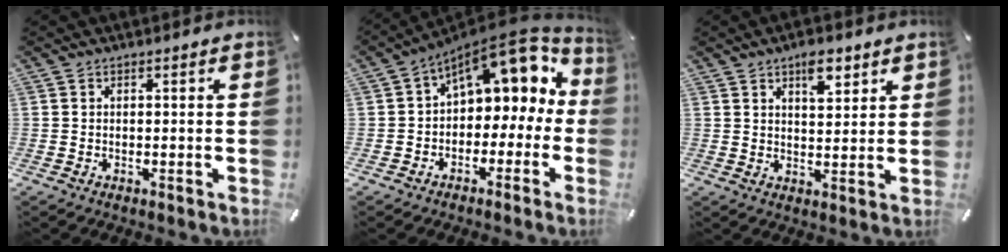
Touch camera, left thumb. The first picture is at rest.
{"total": 11.8, "force": [6.9, 6.7, 6.8], "torque": [-0.098, -0.055, 0.120]}
{"total": 6.1, "force": [3.9, 3.0, 3.6], "torque": [-0.040, -0.018, 0.063]}